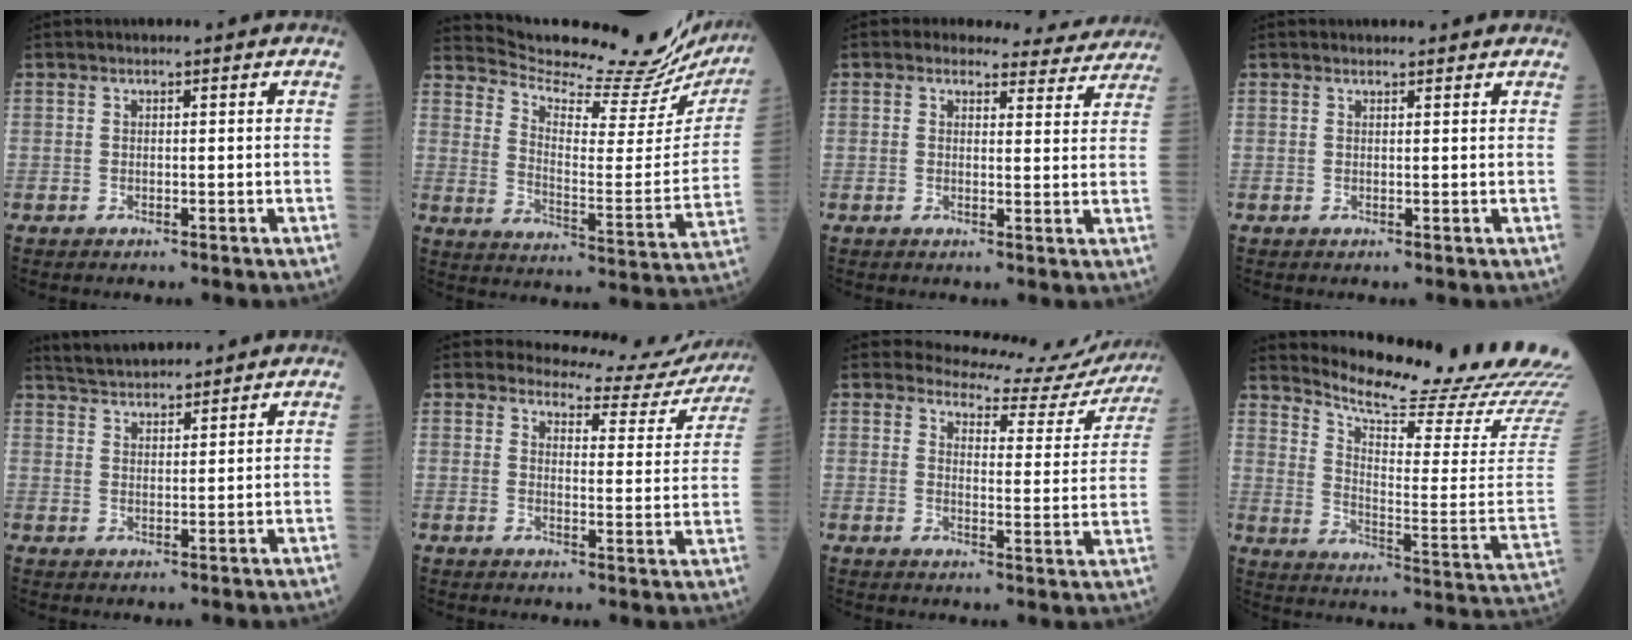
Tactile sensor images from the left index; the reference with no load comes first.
{"total": 25.3, "force": [24.3, 2.8, 6.3], "torque": [-0.102, -0.101, 0.311]}
{"total": 7.5, "force": [6.9, 2.8, -0.1], "torque": [0.030, -0.005, 0.054]}
{"total": 1.7, "force": [1.7, 0.3, 0.3], "torque": [-0.011, 0.005, 0.019]}
{"total": 4.5, "force": [4.4, 0.6, 0.5], "torque": [-0.014, 0.031, 0.077]}
{"total": 11.5, "force": [11.3, 2.1, -0.2], "torque": [0.020, -0.056, 0.111]}
{"total": 13.7, "force": [13.4, 2.9, 0.3], "torque": [0.017, -0.065, 0.133]}
{"total": 23.4, "force": [22.0, -0.1, 8.0], "torque": [-0.144, -0.122, 0.284]}